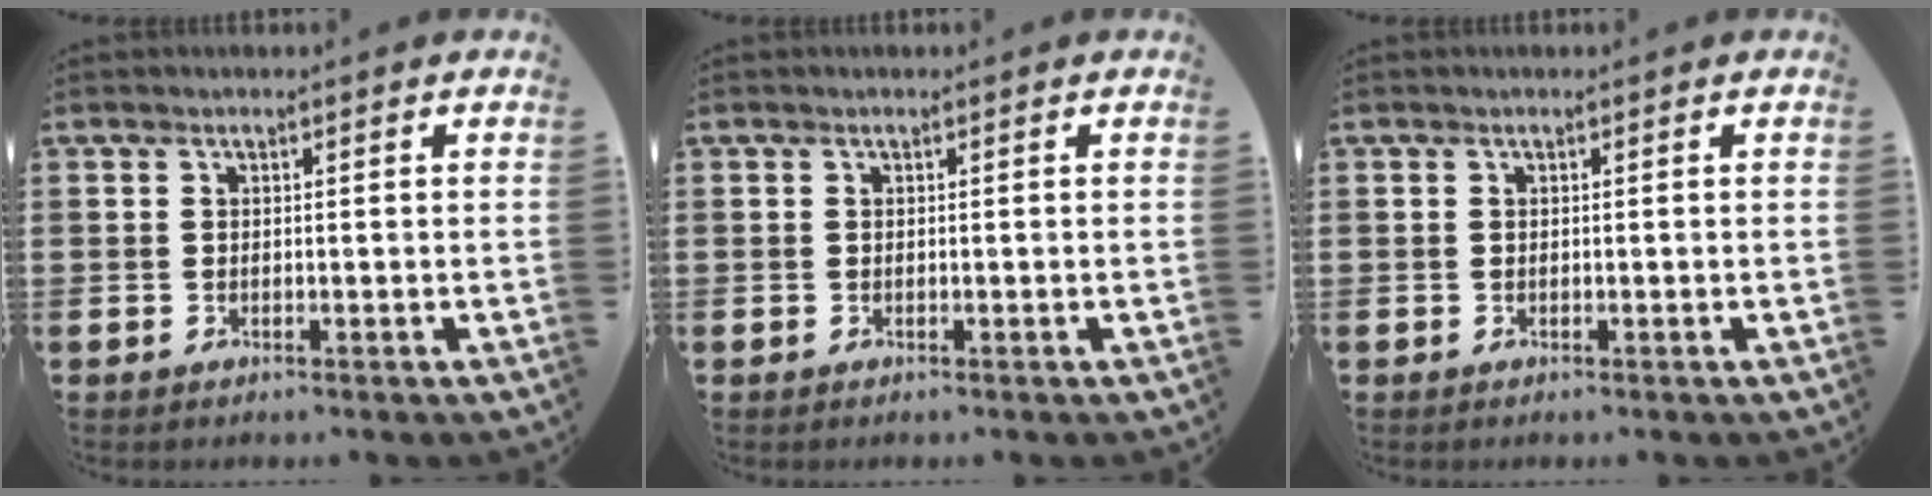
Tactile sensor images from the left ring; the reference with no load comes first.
{"total": 0.0}
{"total": 0.0}